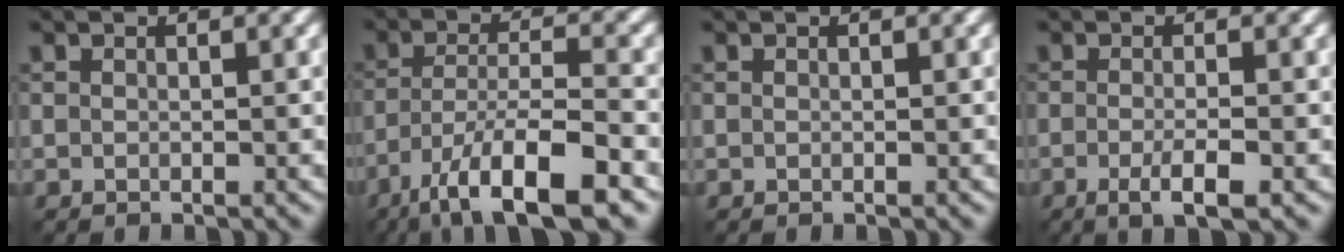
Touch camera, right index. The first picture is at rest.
{"total": 9.4, "force": [-5.8, 2.2, 7.1], "torque": [-0.116, 0.001, -0.102]}
{"total": 0.0}
{"total": 3.0, "force": [-1.1, 0.7, 2.7], "torque": [-0.046, -0.003, -0.021]}